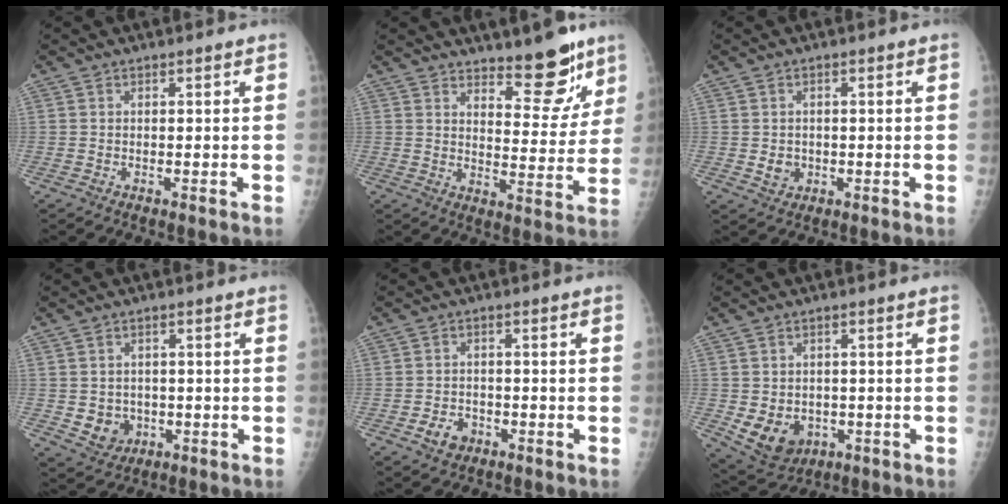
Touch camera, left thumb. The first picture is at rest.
{"total": 10.9, "force": [8.1, 3.9, 6.1], "torque": [-0.046, -0.064, 0.125]}
{"total": 2.9, "force": [-0.3, 2.6, 1.3], "torque": [-0.011, 0.000, 0.003]}
{"total": 5.5, "force": [-0.9, 4.9, 2.4], "torque": [-0.018, 0.003, -0.001]}
{"total": 4.0, "force": [-1.9, 3.0, 1.8], "torque": [-0.020, 0.012, -0.028]}
{"total": 9.0, "force": [-2.1, 7.3, 4.9], "torque": [-0.066, 0.006, -0.011]}